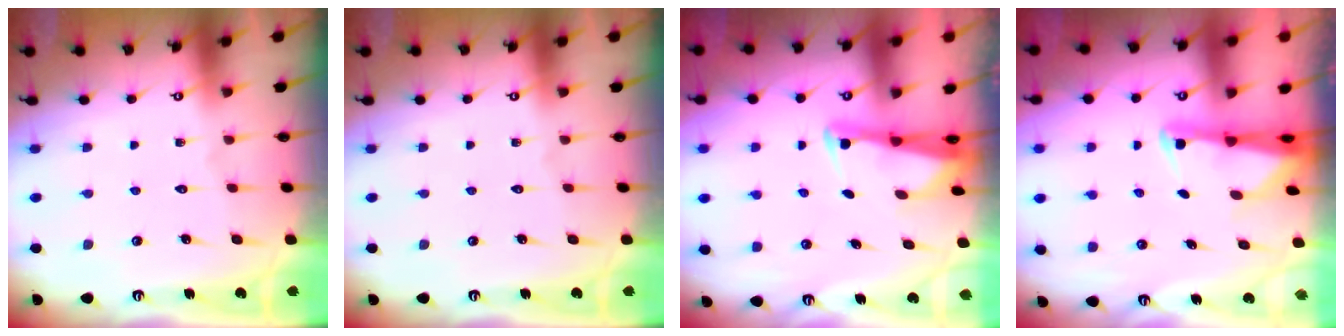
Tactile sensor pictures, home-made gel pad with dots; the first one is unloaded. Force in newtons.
{"total": 0.0}
{"total": 2.6, "press": 2.5, "slide": 0.6}
{"total": 2.6, "press": 2.6, "slide": 0.5}